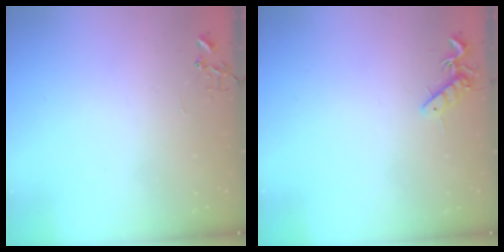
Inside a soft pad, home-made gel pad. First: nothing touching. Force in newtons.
{"total": 7.6, "press": 7.5, "slide": 0.8}